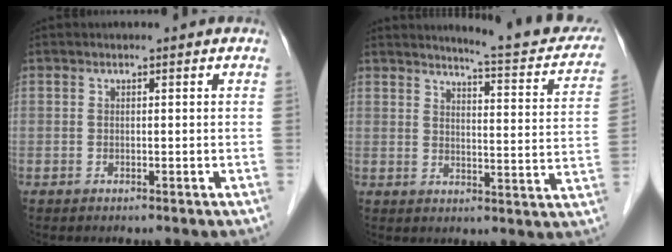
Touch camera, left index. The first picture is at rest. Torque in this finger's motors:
{"motor_torque": [0.64, -0.83, 0.23, 0.05]}